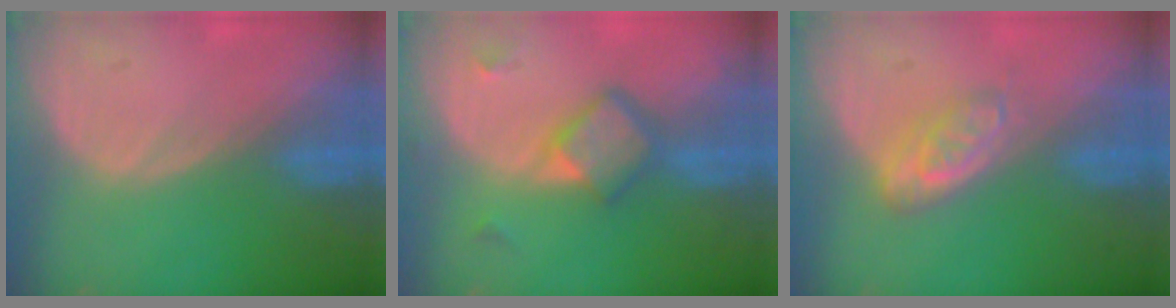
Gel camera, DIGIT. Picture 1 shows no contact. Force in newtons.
{"total": 5.9, "press": 5.1, "slide": 2.9}
{"total": 4.8, "press": 4.2, "slide": 2.2}